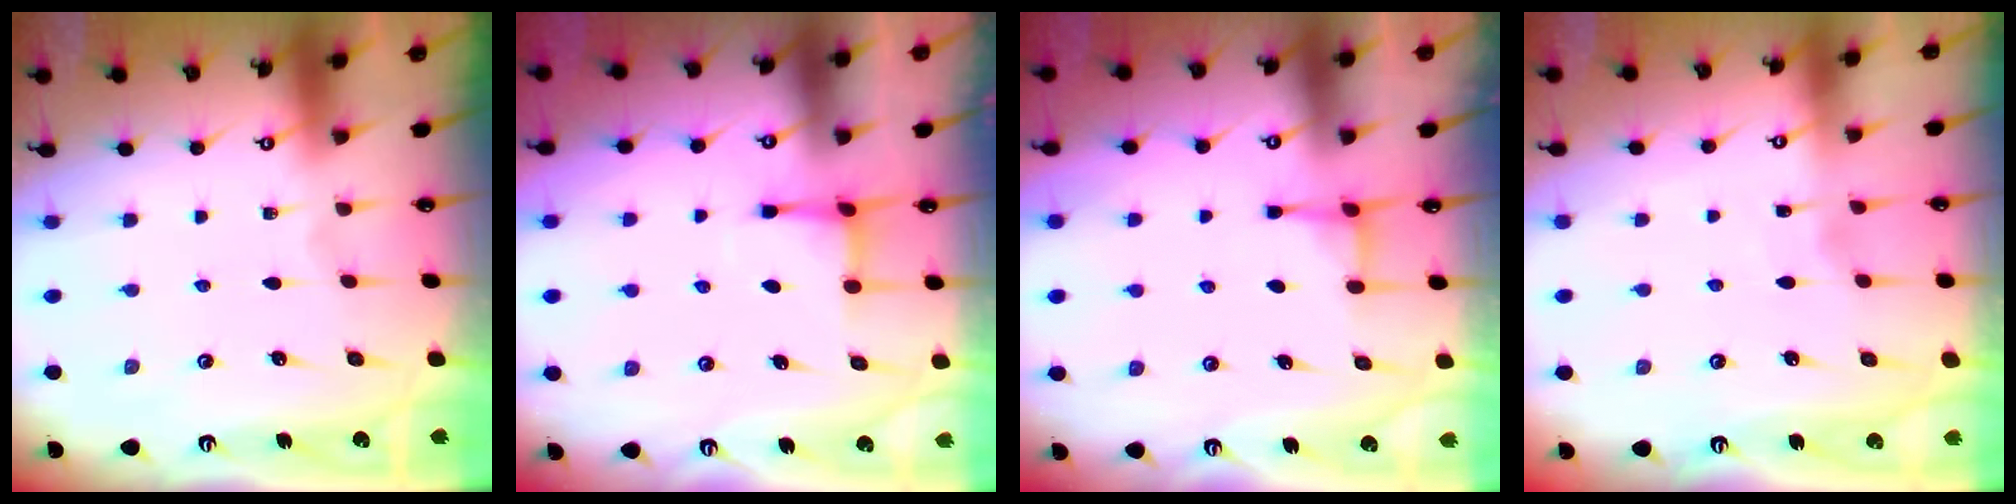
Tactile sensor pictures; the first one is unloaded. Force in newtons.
{"total": 3.3, "press": 3.3, "slide": 0.3}
{"total": 3.2, "press": 3.2, "slide": 0.5}
{"total": 2.1, "press": 2.1, "slide": 0.4}